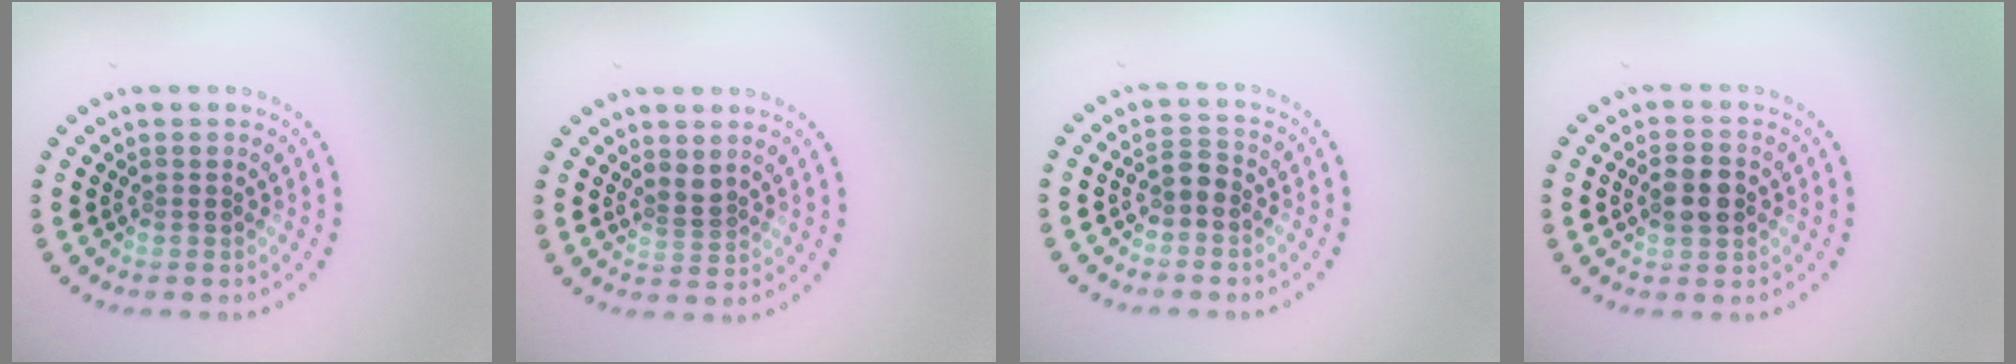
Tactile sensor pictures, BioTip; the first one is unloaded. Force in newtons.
{"total": 1.4, "press": 0.9, "slide": 1.2}
{"total": 1.6, "press": 1.4, "slide": 0.6}
{"total": 3.3, "press": 3.3, "slide": 0.2}